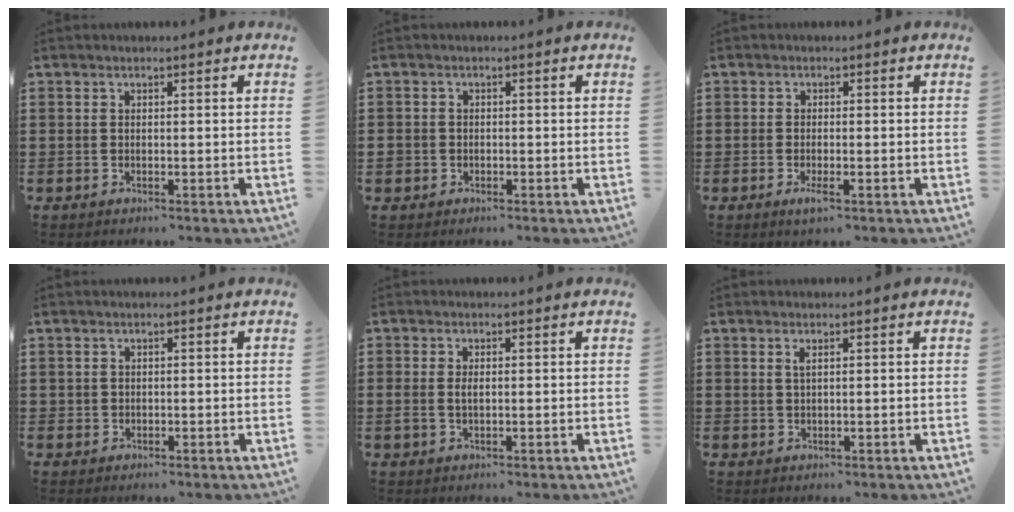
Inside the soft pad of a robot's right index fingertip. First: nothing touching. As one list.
[{"total": 1.4, "force": [-0.8, 1.1, 0.3], "torque": [-0.010, 0.001, -0.019]}, {"total": 2.0, "force": [-0.9, 0.3, 1.8], "torque": [-0.037, -0.008, -0.017]}, {"total": 0.6, "force": [0.0, 0.6, 0.1], "torque": [-0.003, 0.003, -0.002]}, {"total": 1.6, "force": [0.0, 0.8, 1.4], "torque": [-0.028, 0.005, -0.001]}, {"total": 0.9, "force": [0.4, 0.2, 0.8], "torque": [-0.018, 0.001, 0.006]}]